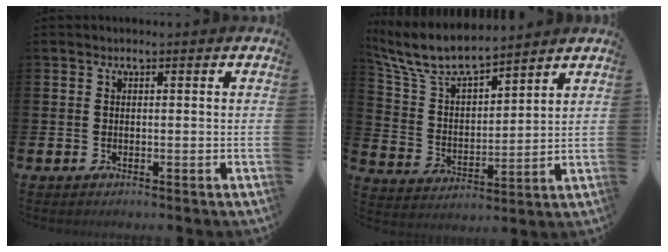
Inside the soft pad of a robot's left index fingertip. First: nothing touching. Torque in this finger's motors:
{"motor_torque": [0.88, -1.03, 0.46, 0.21]}